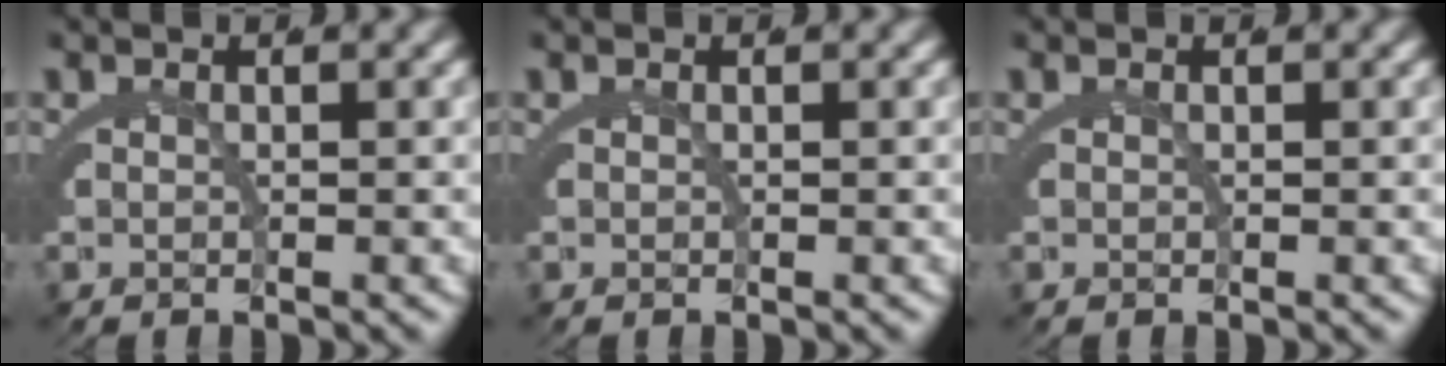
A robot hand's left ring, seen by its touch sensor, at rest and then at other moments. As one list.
[{"total": 0.0}, {"total": 0.0}]